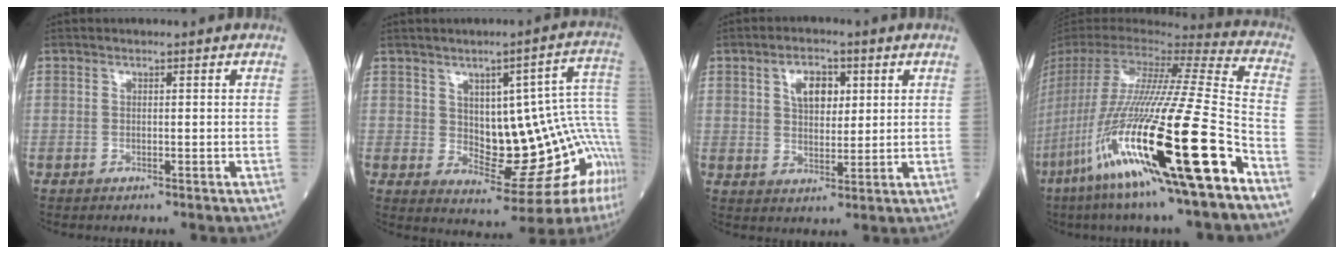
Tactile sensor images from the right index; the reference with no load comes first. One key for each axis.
{"total": 12.0, "fx": -1.7, "fy": 4.9, "fz": 10.8, "tx": -0.123, "ty": 0.038, "tz": -0.009}
{"total": 5.4, "fx": 2.0, "fy": 3.0, "fz": 4.1, "tx": -0.075, "ty": 0.008, "tz": 0.037}
{"total": 32.5, "fx": -14.1, "fy": 1.6, "fz": 29.2, "tx": -0.554, "ty": -0.080, "tz": -0.262}